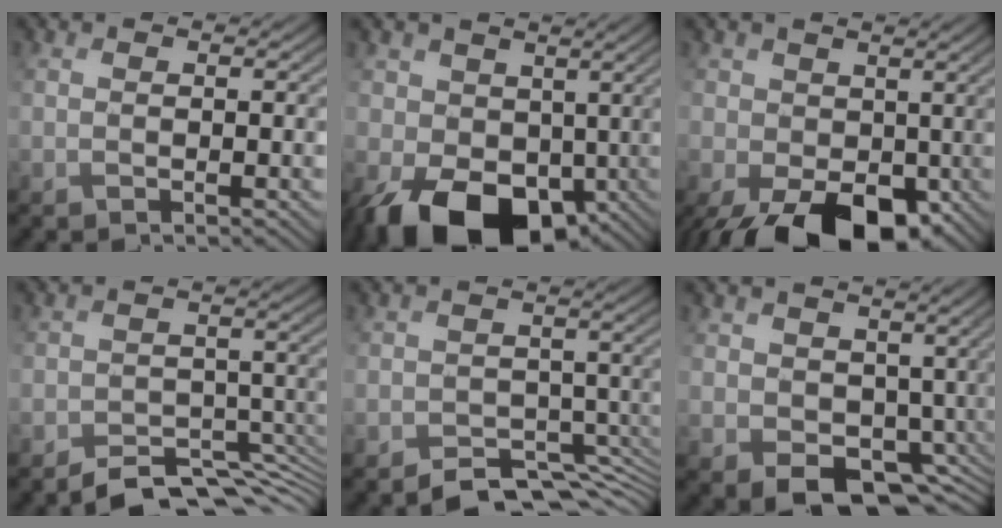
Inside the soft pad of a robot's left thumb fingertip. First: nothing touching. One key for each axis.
{"total": 12.2, "fx": -3.9, "fy": 8.9, "fz": 7.4, "tx": -0.142, "ty": -0.033, "tz": -0.064}
{"total": 11.1, "fx": -4.5, "fy": 7.1, "fz": 7.2, "tx": -0.142, "ty": -0.032, "tz": -0.071}
{"total": 6.0, "fx": -5.4, "fy": 2.3, "fz": 1.4, "tx": -0.006, "ty": -0.020, "tz": -0.093}
{"total": 5.5, "fx": -4.3, "fy": 3.1, "fz": 1.4, "tx": -0.004, "ty": -0.026, "tz": -0.073}
{"total": 7.8, "fx": -1.0, "fy": 6.5, "fz": 4.3, "tx": -0.100, "ty": -0.032, "tz": -0.014}